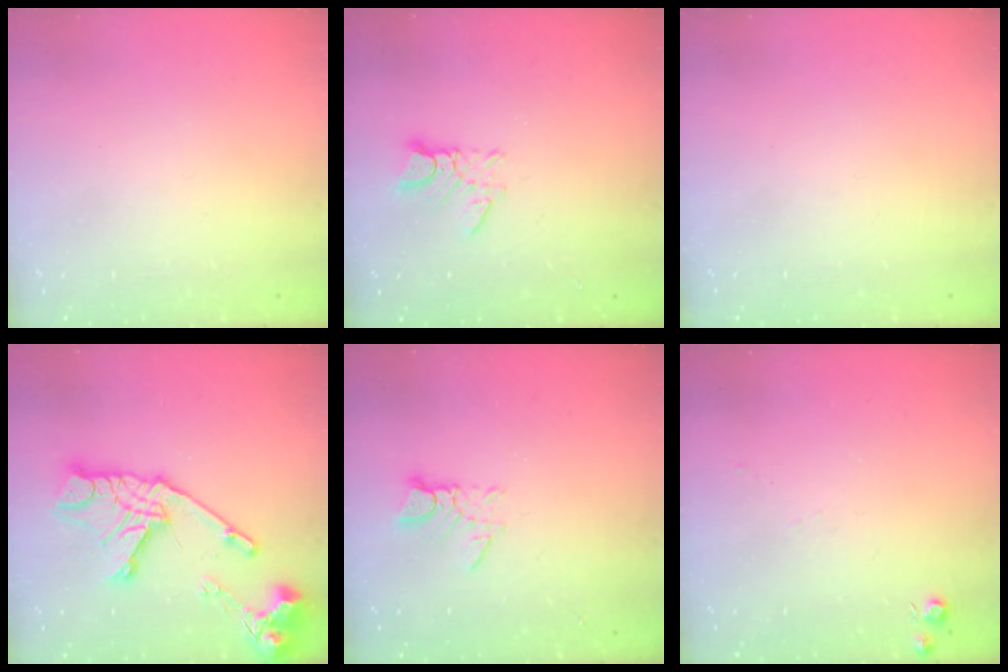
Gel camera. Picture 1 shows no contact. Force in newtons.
{"total": 5.7, "press": 5.7, "slide": 0.4}
{"total": 0.0}
{"total": 18.8, "press": 18.7, "slide": 2.1}
{"total": 4.7, "press": 4.6, "slide": 0.2}
{"total": 4.9, "press": 4.9, "slide": 0.7}